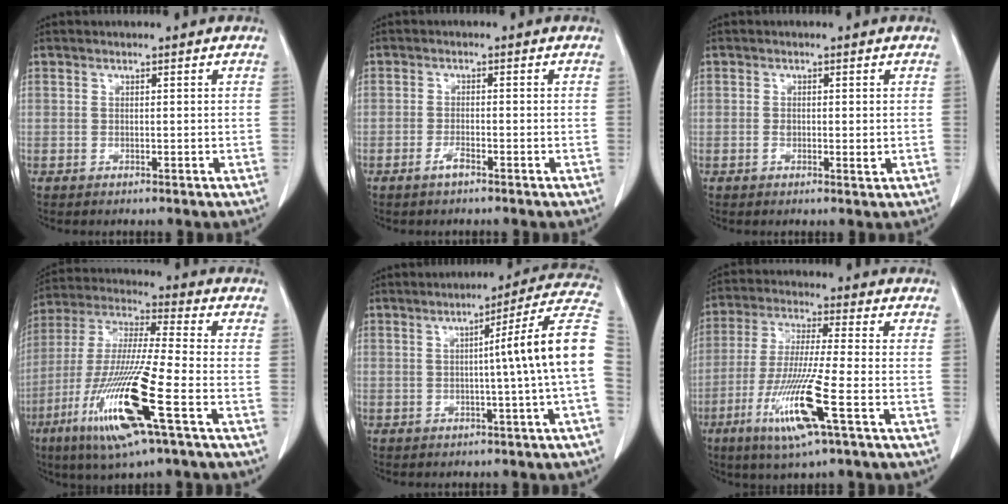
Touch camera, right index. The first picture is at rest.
{"total": 1.8, "force": [-1.3, 0.3, 1.3], "torque": [-0.026, 0.000, -0.026]}
{"total": 1.9, "force": [-0.2, 0.8, 1.7], "torque": [-0.028, -0.002, -0.002]}
{"total": 17.9, "force": [-7.4, 0.6, 16.2], "torque": [-0.349, -0.031, -0.143]}
{"total": 11.7, "force": [-0.1, -2.2, 11.4], "torque": [-0.136, 0.020, -0.008]}
{"total": 12.6, "force": [-5.2, -0.2, 11.4], "torque": [-0.236, -0.027, -0.100]}